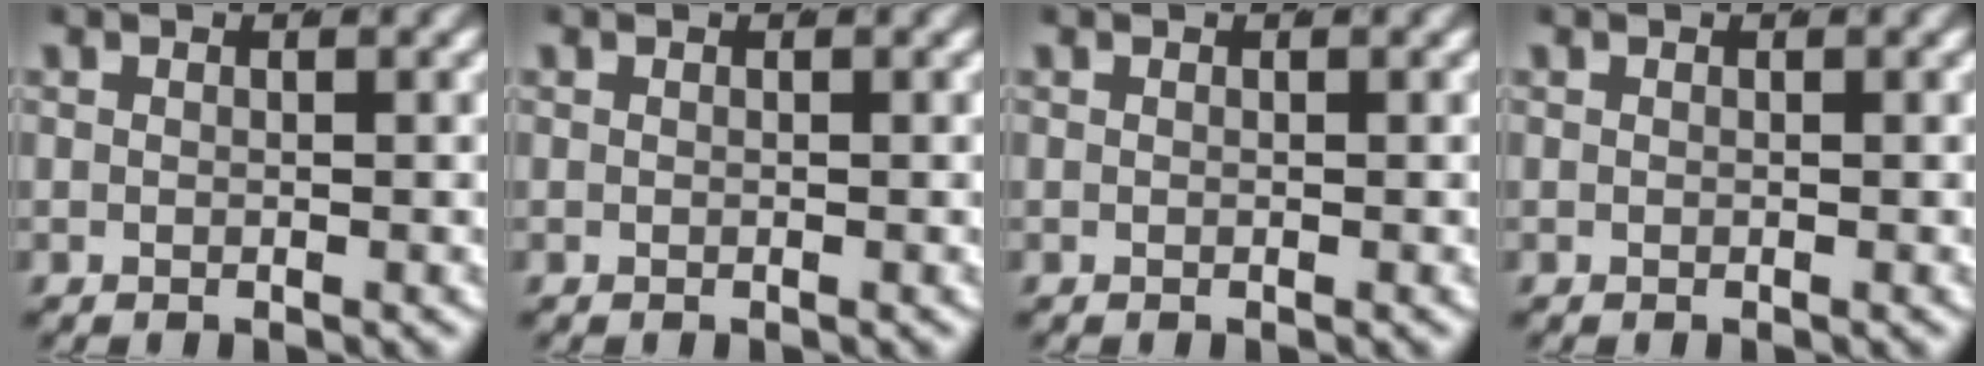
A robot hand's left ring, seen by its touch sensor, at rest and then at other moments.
{"total": 0.0}
{"total": 0.0}
{"total": 0.0}